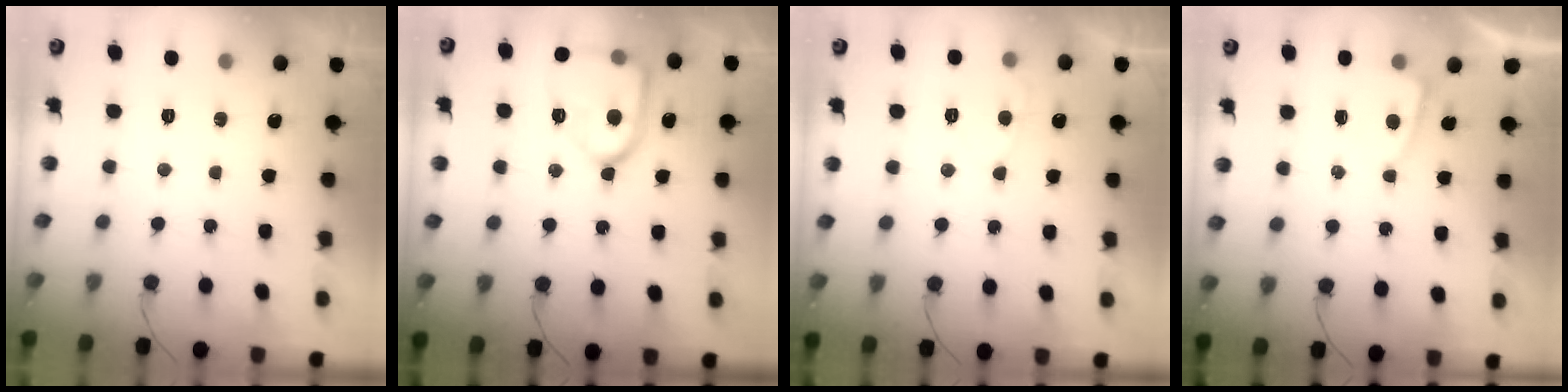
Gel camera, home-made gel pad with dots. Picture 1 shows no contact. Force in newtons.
{"total": 17.8, "press": 17.8, "slide": 1.5}
{"total": 3.5, "press": 3.5, "slide": 0.4}
{"total": 2.0, "press": 2.0, "slide": 0.3}